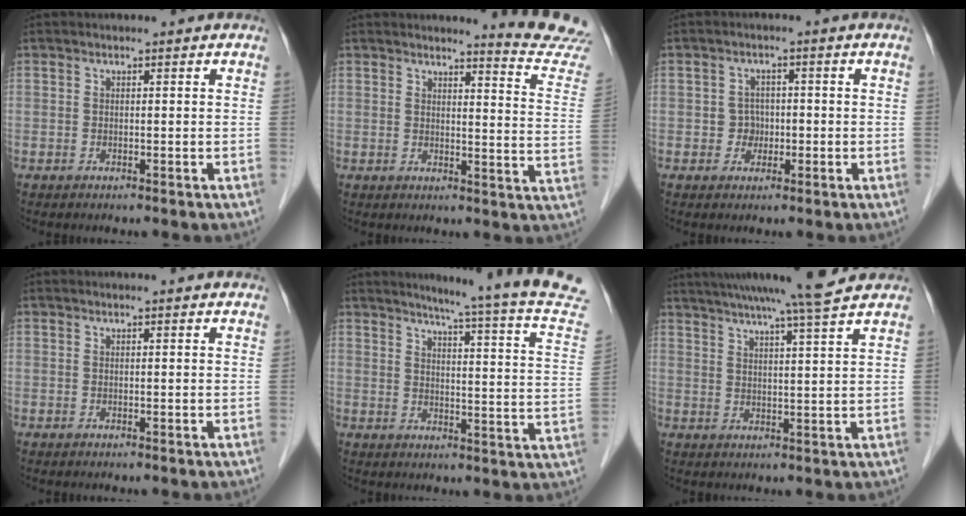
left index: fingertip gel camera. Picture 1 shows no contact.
{"total": 10.5, "force": [10.3, -1.9, 0.6], "torque": [-0.013, -0.111, 0.102]}
{"total": 2.6, "force": [-0.6, 2.5, 0.6], "torque": [-0.004, 0.008, -0.008]}
{"total": 2.3, "force": [2.2, 0.1, 0.6], "torque": [-0.015, 0.006, 0.018]}
{"total": 19.5, "force": [17.8, -2.3, 7.8], "torque": [-0.112, -0.098, 0.198]}
{"total": 13.2, "force": [11.5, -1.2, 6.5], "torque": [-0.112, 0.009, 0.154]}